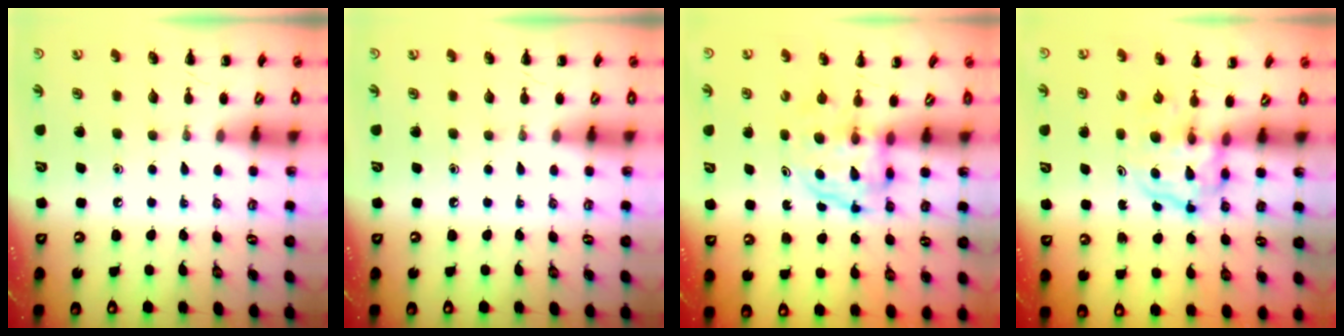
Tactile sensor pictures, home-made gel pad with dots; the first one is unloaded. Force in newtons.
{"total": 0.0}
{"total": 3.8, "press": 3.8, "slide": 0.3}
{"total": 3.8, "press": 3.8, "slide": 0.4}